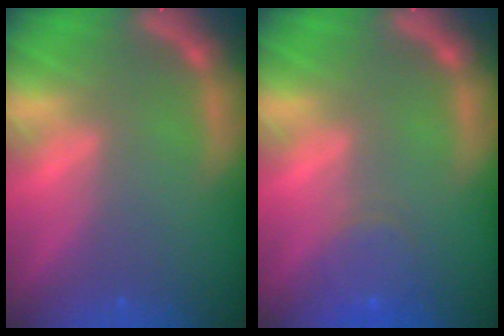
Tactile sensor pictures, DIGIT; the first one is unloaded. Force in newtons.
{"total": 3.0}